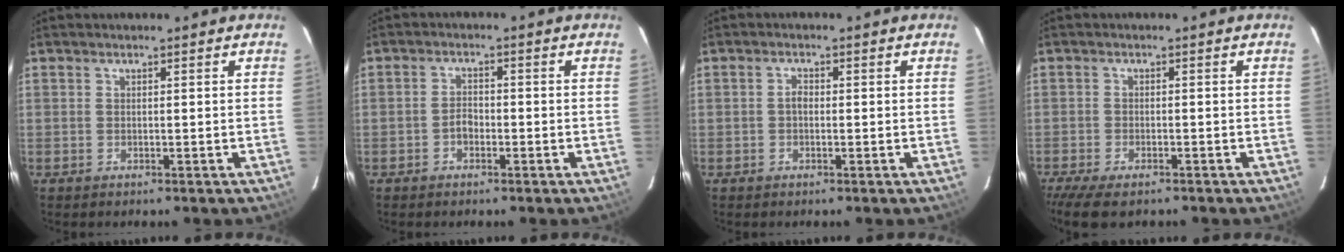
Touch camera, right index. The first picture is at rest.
{"total": 2.3, "force": [-1.1, 1.5, 1.3], "torque": [-0.025, 0.008, -0.022]}
{"total": 1.3, "force": [-0.2, 0.9, 0.9], "torque": [-0.016, 0.007, -0.006]}
{"total": 7.3, "force": [-5.8, 2.2, 3.9], "torque": [-0.099, -0.033, -0.101]}